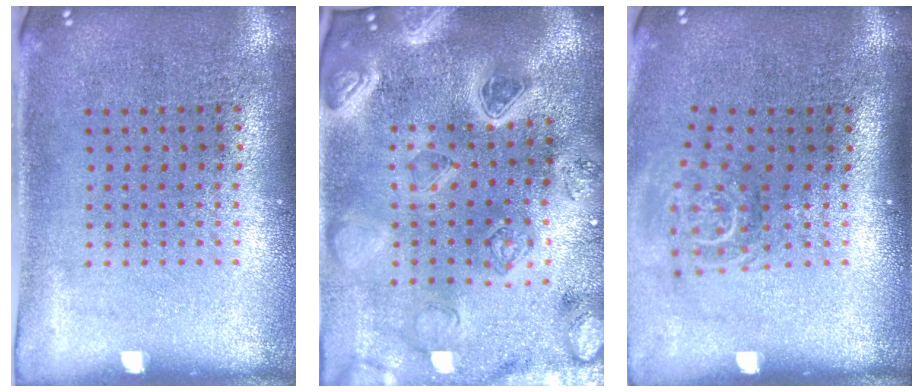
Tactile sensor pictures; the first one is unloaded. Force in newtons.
{"total": 4.1, "press": 3.7, "slide": 1.7}
{"total": 1.7, "press": 1.2, "slide": 1.2}